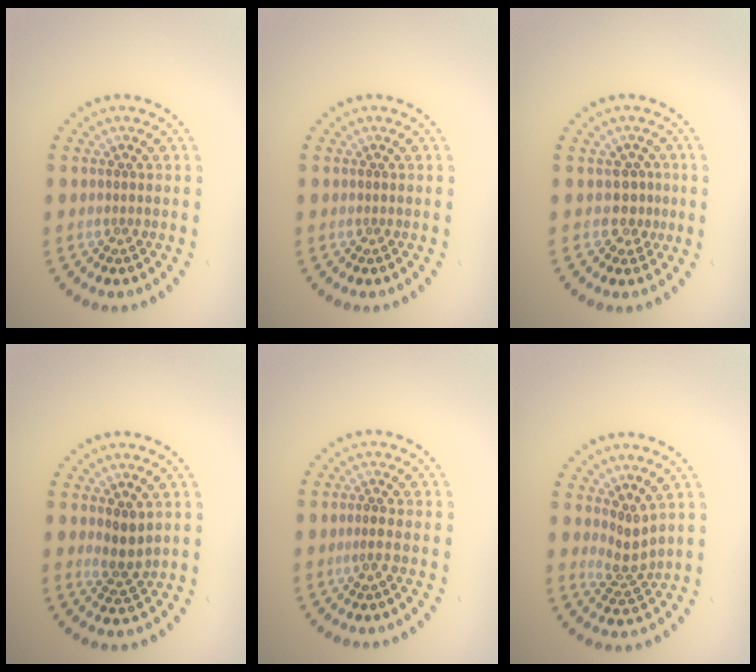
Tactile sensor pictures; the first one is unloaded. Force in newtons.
{"total": 0.0}
{"total": 1.9, "press": 1.4, "slide": 1.2}
{"total": 2.2, "press": 2.1, "slide": 0.8}
{"total": 1.0, "press": 0.8, "slide": 0.5}
{"total": 2.2, "press": 1.4, "slide": 1.7}